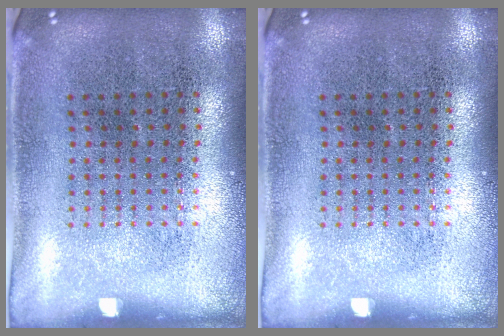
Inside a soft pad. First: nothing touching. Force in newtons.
{"total": 0.0}